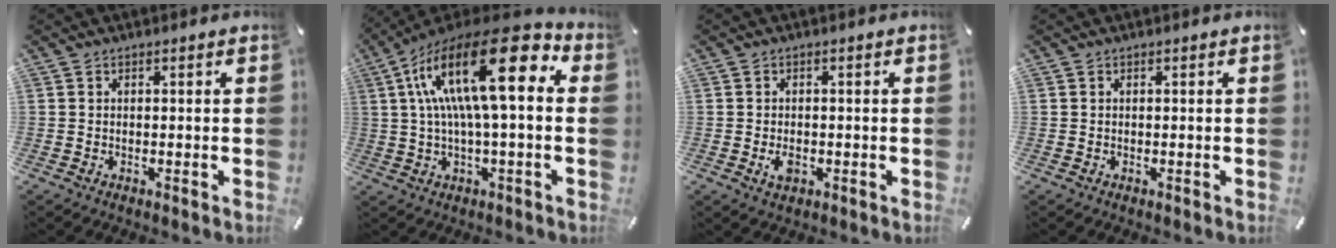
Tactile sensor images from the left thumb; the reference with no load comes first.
{"total": 22.1, "force": [5.7, 7.1, 20.1], "torque": [-0.373, -0.031, 0.083]}
{"total": 2.7, "force": [-0.6, 1.7, 1.9], "torque": [-0.041, -0.001, -0.011]}
{"total": 0.0}